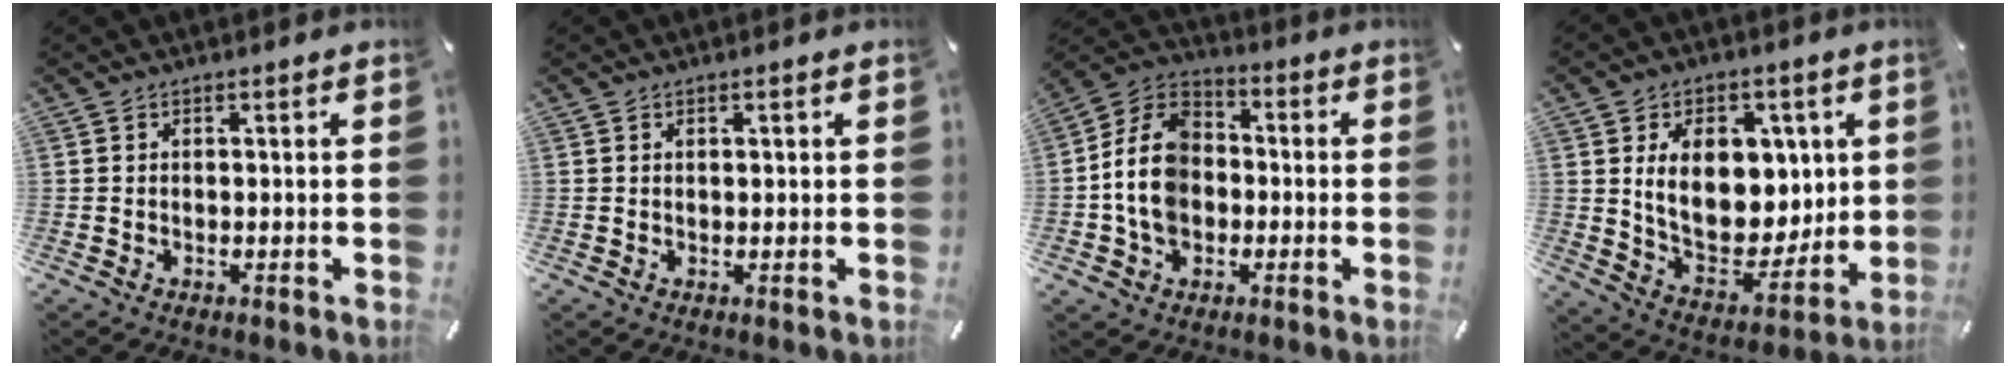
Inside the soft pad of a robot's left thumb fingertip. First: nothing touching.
{"total": 0.7, "force": [0.3, 0.2, 0.6], "torque": [-0.011, 0.001, 0.005]}
{"total": 12.0, "force": [-2.1, 9.7, 6.6], "torque": [-0.170, 0.022, -0.041]}
{"total": 17.0, "force": [4.3, 11.9, 11.3], "torque": [-0.174, -0.024, 0.086]}